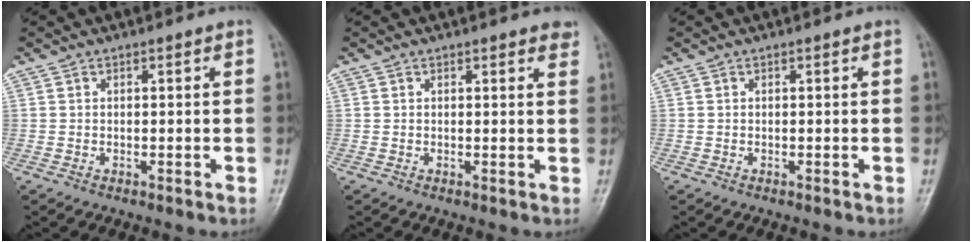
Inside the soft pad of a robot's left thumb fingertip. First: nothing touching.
{"total": 2.8, "force": [2.0, 1.0, 1.7], "torque": [-0.006, -0.001, 0.020]}
{"total": 0.0}